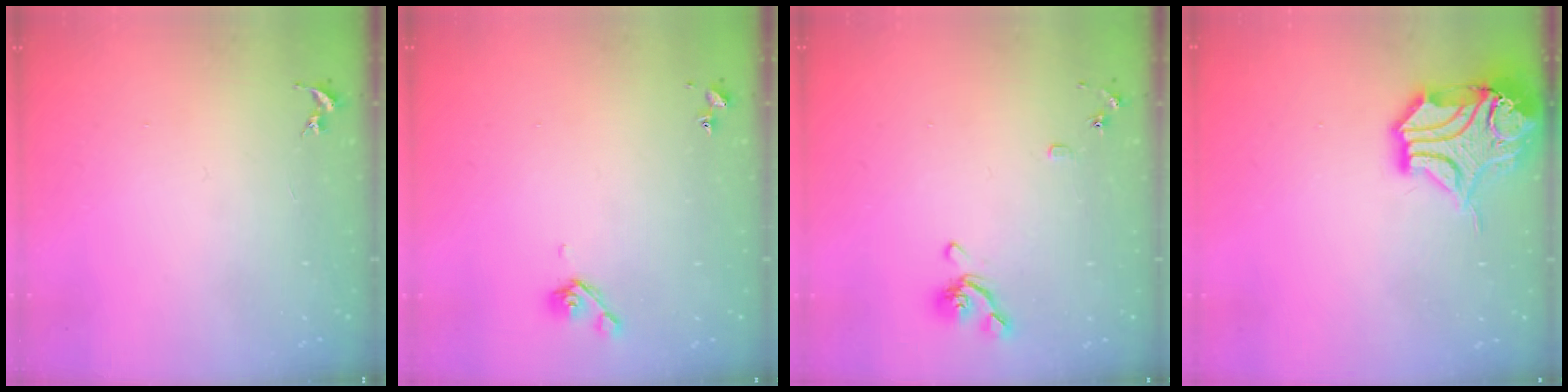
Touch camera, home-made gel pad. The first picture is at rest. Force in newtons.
{"total": 4.9, "press": 4.8, "slide": 0.9}
{"total": 8.8, "press": 8.7, "slide": 1.4}
{"total": 16.2, "press": 16.0, "slide": 2.3}